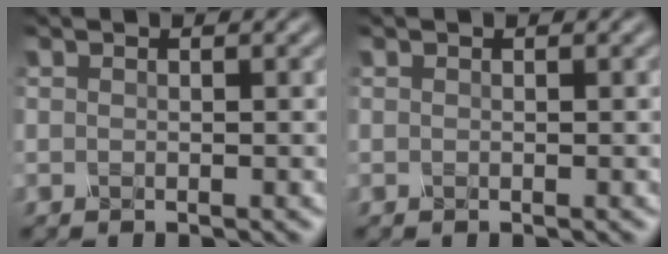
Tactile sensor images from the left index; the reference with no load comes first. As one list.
[{"total": 0.0}]